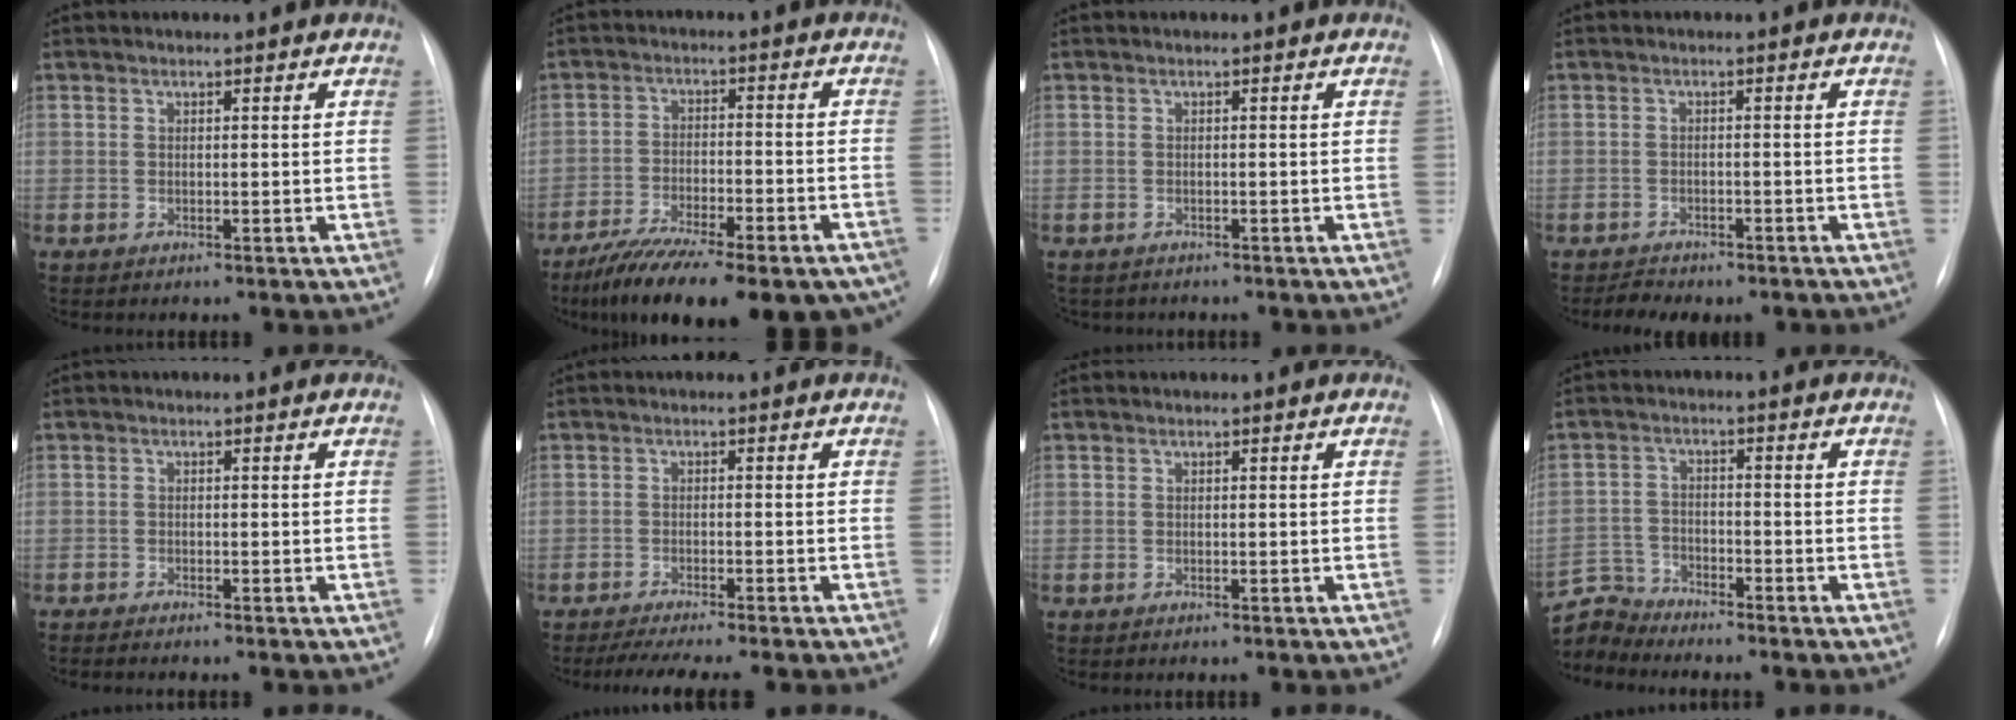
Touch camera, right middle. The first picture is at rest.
{"total": 21.8, "force": [-16.8, 6.2, 12.4], "torque": [-0.161, -0.010, -0.240]}
{"total": 2.8, "force": [-2.4, 1.4, 0.3], "torque": [-0.005, 0.002, -0.029]}
{"total": 4.0, "force": [-3.3, 1.6, 1.4], "torque": [-0.023, -0.001, -0.043]}
{"total": 2.5, "force": [-2.2, 0.0, 1.2], "torque": [-0.015, -0.005, -0.031]}
{"total": 7.9, "force": [-6.8, -0.1, 4.1], "torque": [-0.050, -0.014, -0.102]}
{"total": 0.0}
{"total": 6.0, "force": [-5.9, 0.2, -1.1], "torque": [0.016, 0.005, -0.118]}